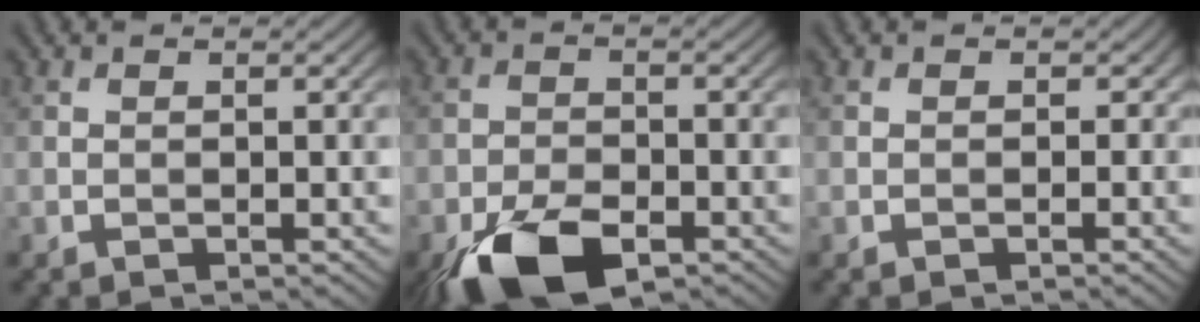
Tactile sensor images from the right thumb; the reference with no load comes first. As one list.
[{"total": 10.5, "force": [-6.1, 4.8, 7.1], "torque": [-0.142, -0.019, -0.113]}, {"total": 0.7, "force": [-0.1, 0.7, 0.0], "torque": [0.003, -0.004, -0.006]}]